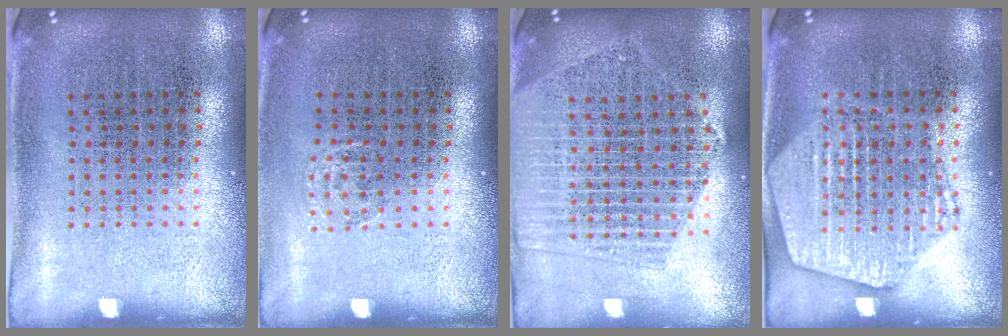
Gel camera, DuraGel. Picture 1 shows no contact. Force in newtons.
{"total": 0.6, "press": 0.5, "slide": 0.3}
{"total": 2.1, "press": 2.0, "slide": 0.9}
{"total": 1.9, "press": 1.9, "slide": 0.3}